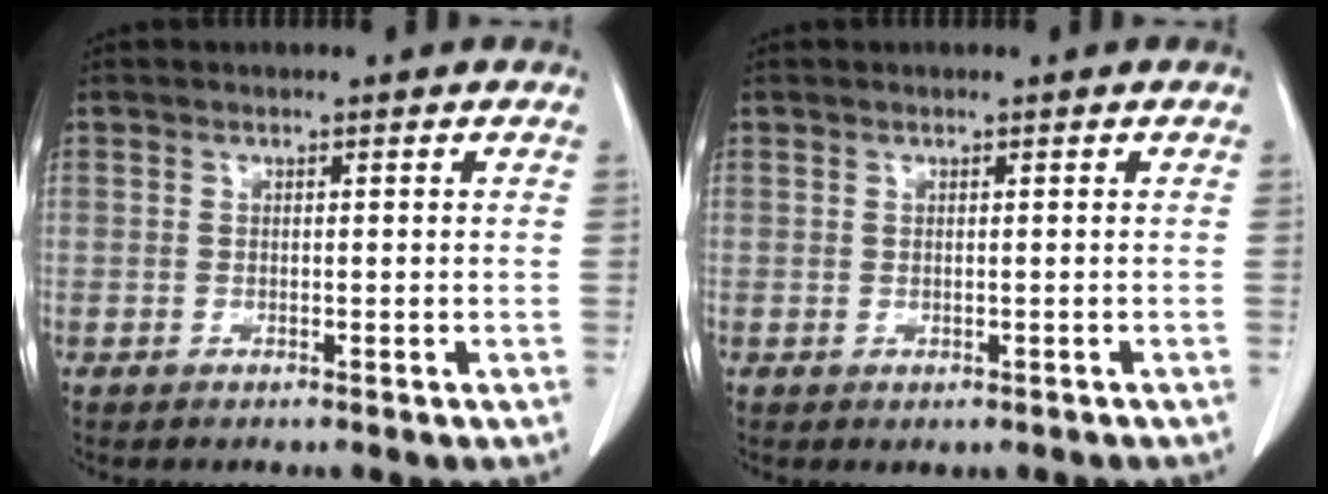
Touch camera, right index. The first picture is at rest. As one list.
[{"total": 1.0, "force": [-0.5, 0.8, 0.3], "torque": [-0.004, 0.004, -0.001]}]